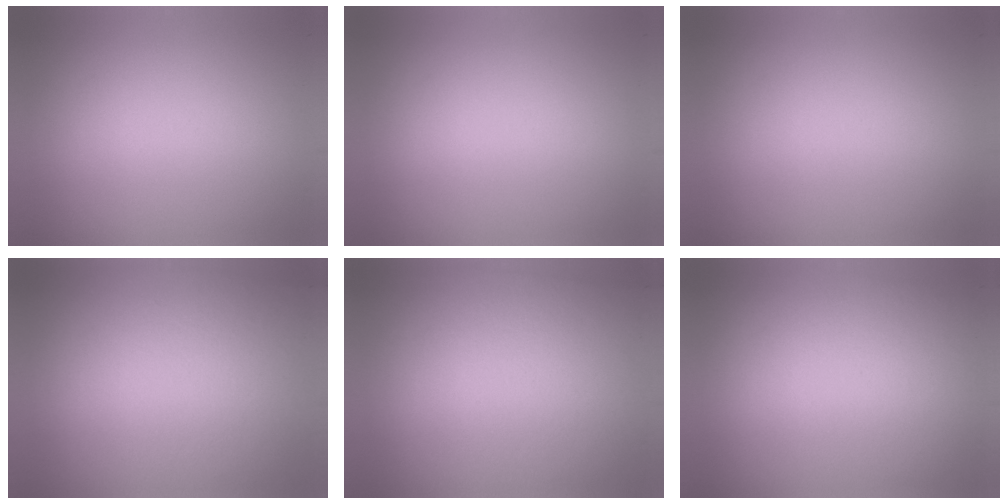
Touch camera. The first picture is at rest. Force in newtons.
{"total": 0.0}
{"total": 0.0}
{"total": 3.0}
{"total": 2.9}
{"total": 1.4}